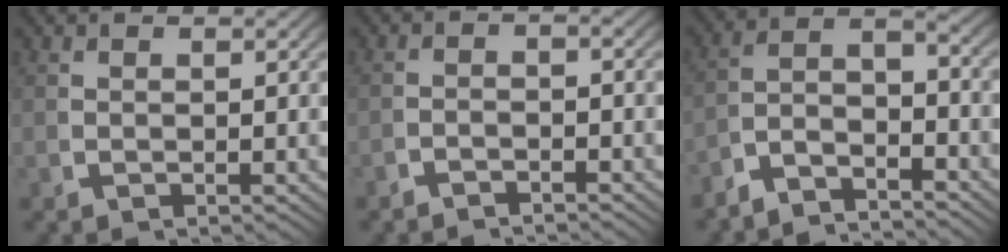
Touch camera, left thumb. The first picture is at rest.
{"total": 1.9, "force": [-1.9, 0.2, 0.3], "torque": [0.000, -0.002, -0.038]}
{"total": 6.8, "force": [-3.1, 4.0, 4.5], "torque": [-0.072, -0.020, -0.061]}